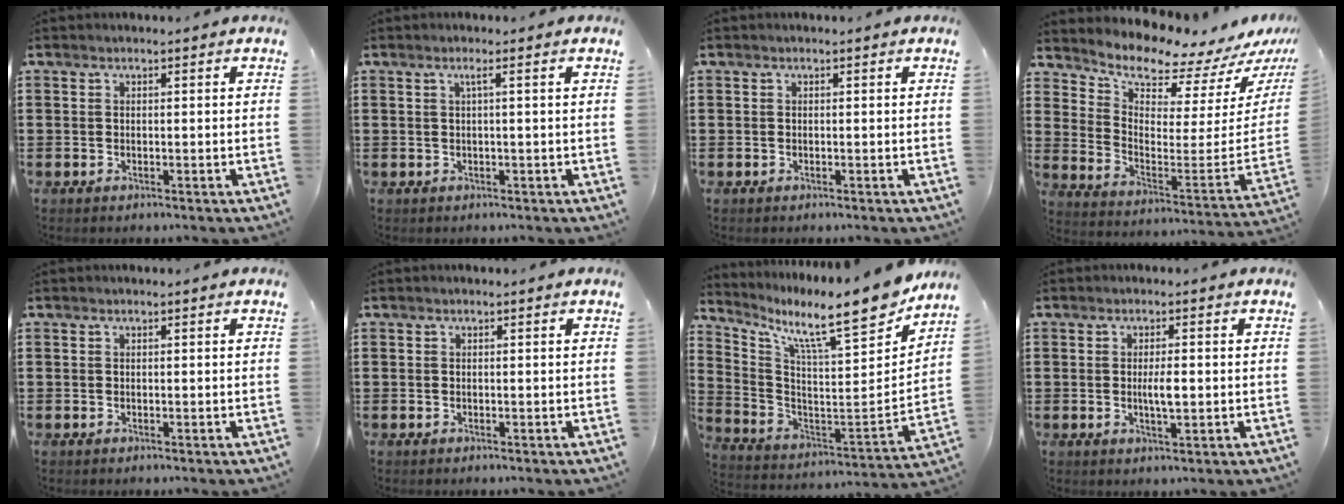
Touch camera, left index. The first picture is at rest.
{"total": 1.4, "force": [0.4, -0.4, 1.3], "torque": [-0.024, -0.003, 0.004]}
{"total": 0.0}
{"total": 7.4, "force": [7.1, 1.3, 1.5], "torque": [-0.051, -0.081, 0.117]}
{"total": 0.0}
{"total": 0.0}
{"total": 12.3, "force": [9.7, 0.8, 7.5], "torque": [-0.154, -0.084, 0.150]}
{"total": 3.3, "force": [0.0, 0.8, 3.2], "torque": [-0.059, -0.003, -0.001]}